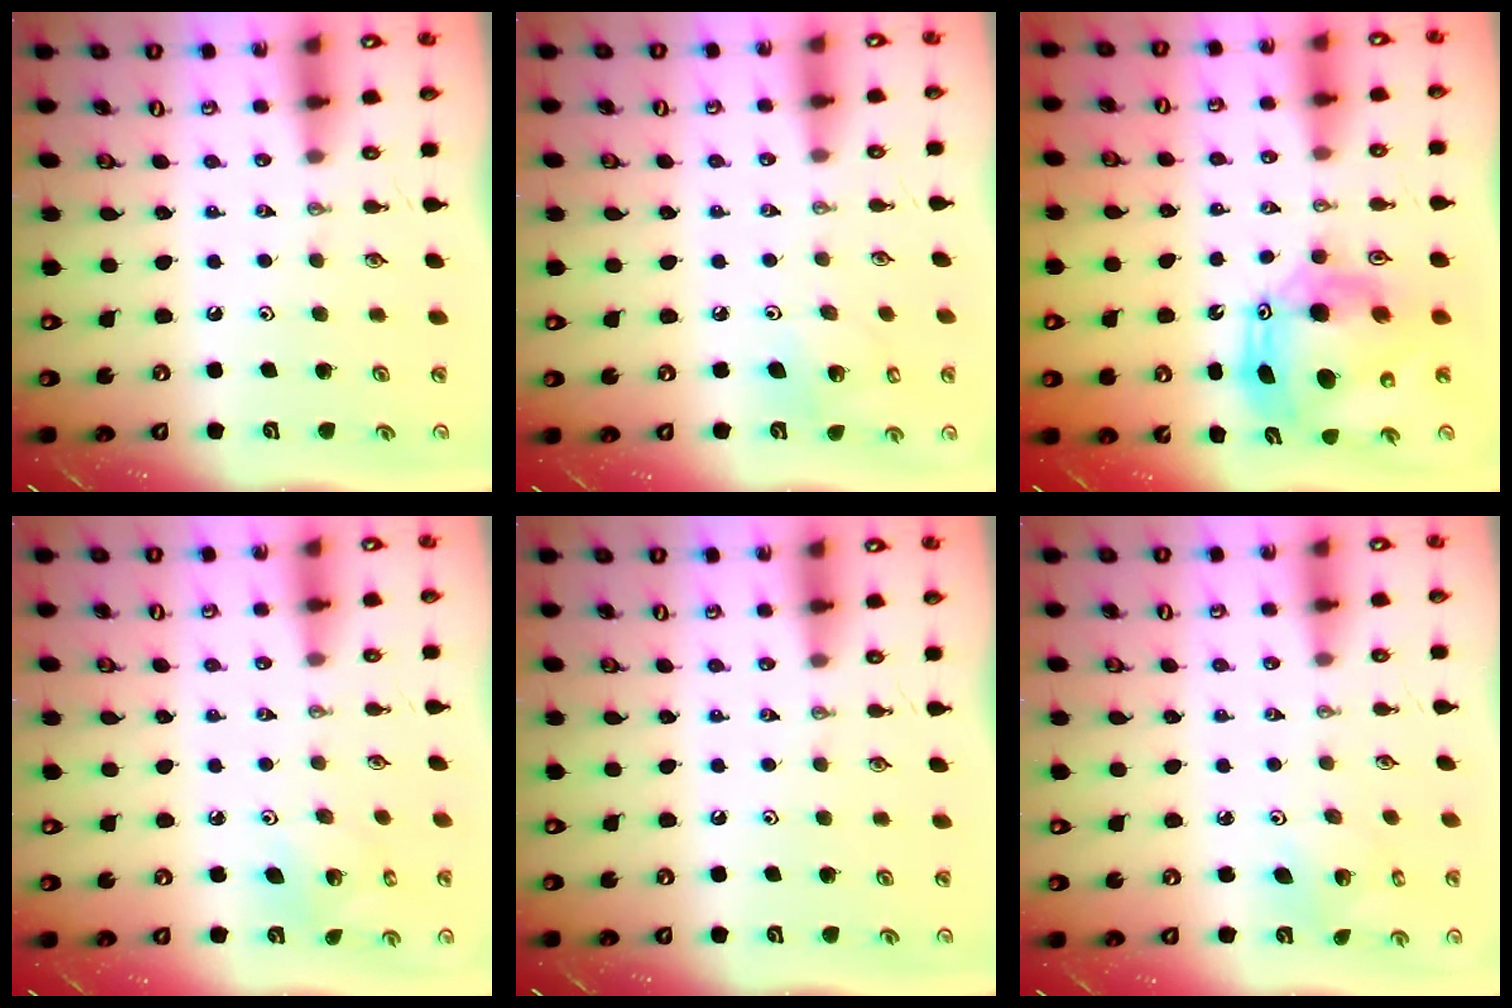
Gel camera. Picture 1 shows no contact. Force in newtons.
{"total": 6.0, "press": 5.5, "slide": 2.3}
{"total": 14.7, "press": 14.6, "slide": 1.6}
{"total": 4.3, "press": 4.3, "slide": 0.4}
{"total": 0.0}
{"total": 3.9, "press": 3.9, "slide": 0.2}